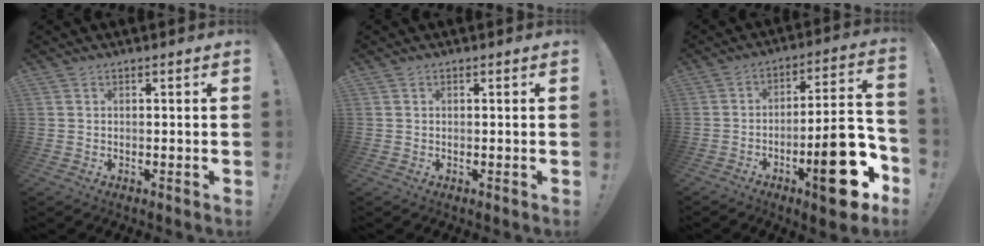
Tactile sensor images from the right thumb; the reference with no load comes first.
{"total": 0.0}
{"total": 22.0, "force": [-8.9, 6.7, 19.0], "torque": [-0.252, 0.050, -0.128]}